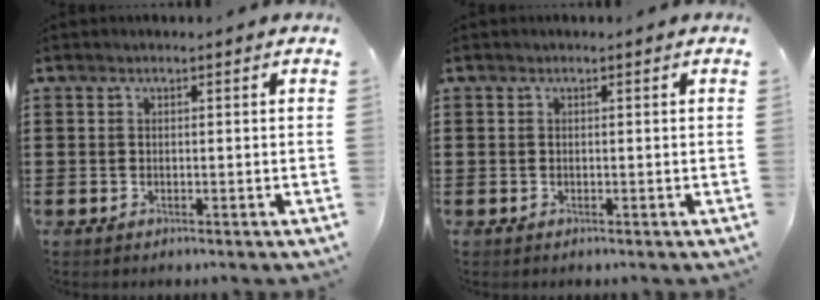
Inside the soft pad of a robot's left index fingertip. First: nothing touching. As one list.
[{"total": 0.0}]